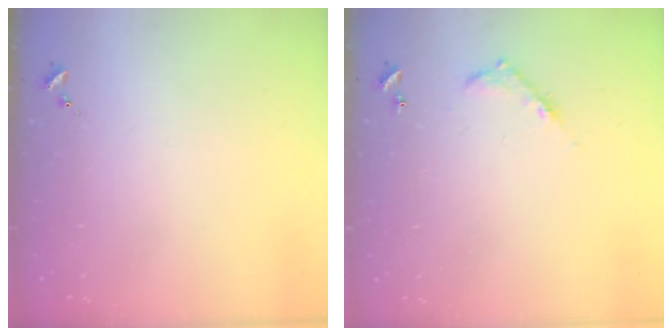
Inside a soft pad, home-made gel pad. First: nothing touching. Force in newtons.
{"total": 7.1, "press": 7.1, "slide": 0.5}